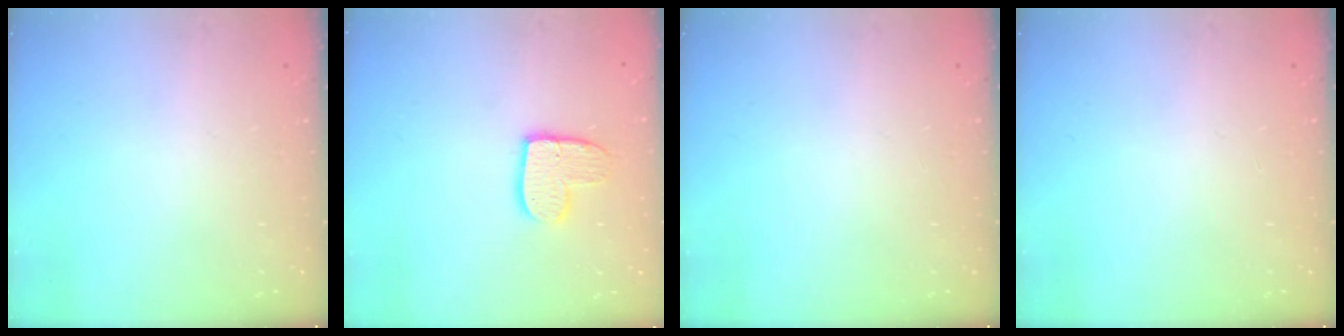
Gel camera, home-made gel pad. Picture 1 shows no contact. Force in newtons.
{"total": 10.7, "press": 10.7, "slide": 1.0}
{"total": 0.0}
{"total": 0.0}